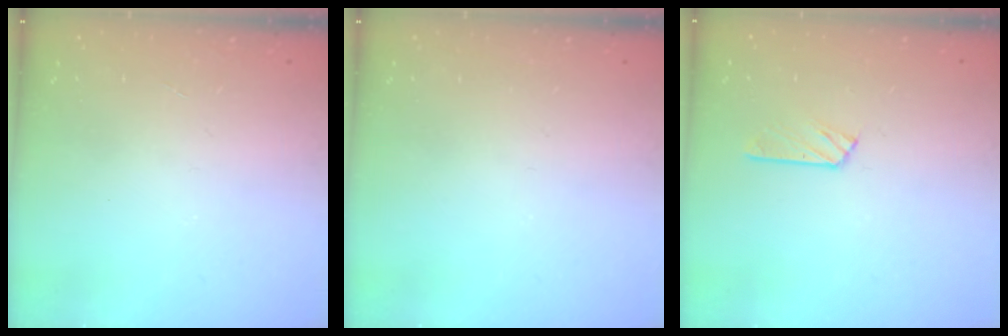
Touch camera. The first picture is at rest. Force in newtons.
{"total": 0.0}
{"total": 2.9, "press": 2.9, "slide": 0.3}